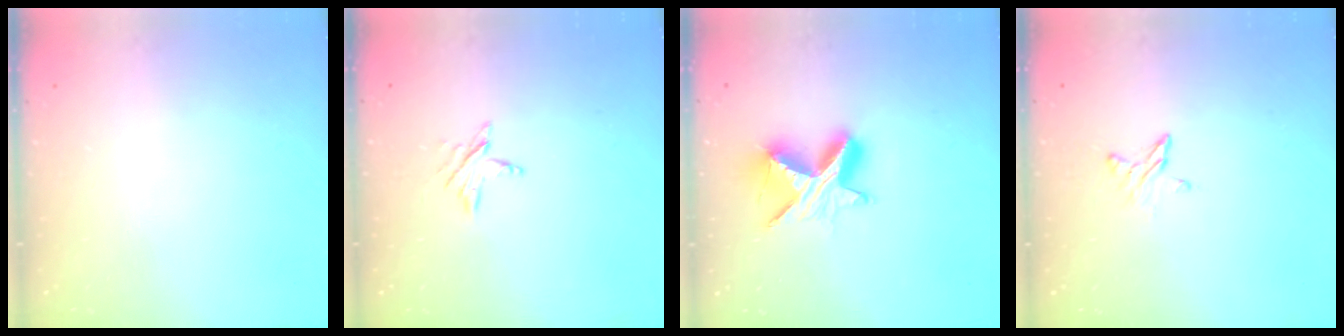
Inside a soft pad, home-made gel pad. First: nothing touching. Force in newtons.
{"total": 3.8, "press": 3.8, "slide": 0.5}
{"total": 10.6, "press": 10.6, "slide": 0.7}
{"total": 4.6, "press": 4.5, "slide": 0.5}